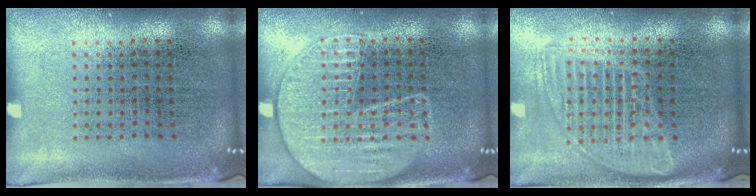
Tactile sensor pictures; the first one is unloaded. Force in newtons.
{"total": 1.6, "press": 1.6, "slide": 0.1}
{"total": 1.7, "press": 1.4, "slide": 0.9}